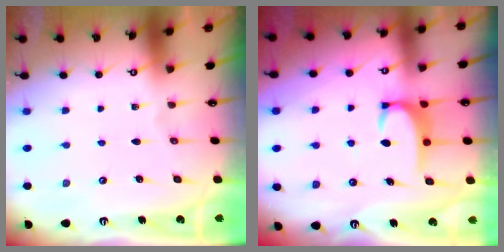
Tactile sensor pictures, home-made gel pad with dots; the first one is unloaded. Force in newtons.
{"total": 3.5, "press": 3.5, "slide": 0.5}